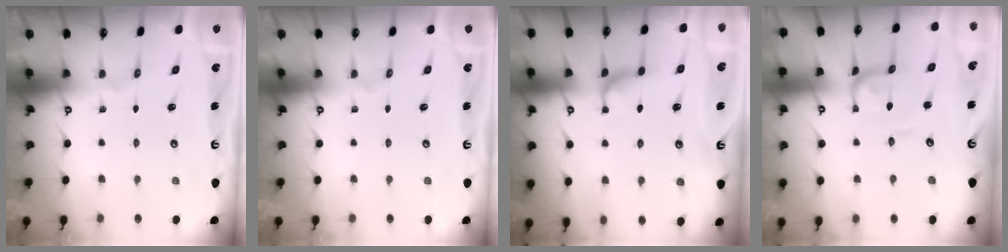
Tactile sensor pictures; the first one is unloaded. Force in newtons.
{"total": 0.0}
{"total": 1.4, "press": 1.2, "slide": 0.6}
{"total": 1.0, "press": 0.9, "slide": 0.4}